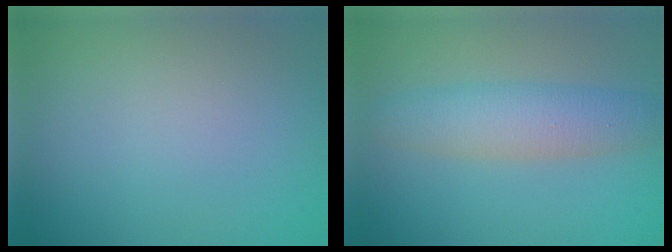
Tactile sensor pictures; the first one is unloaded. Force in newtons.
{"total": 4.3, "press": 4.3, "slide": 0.0}